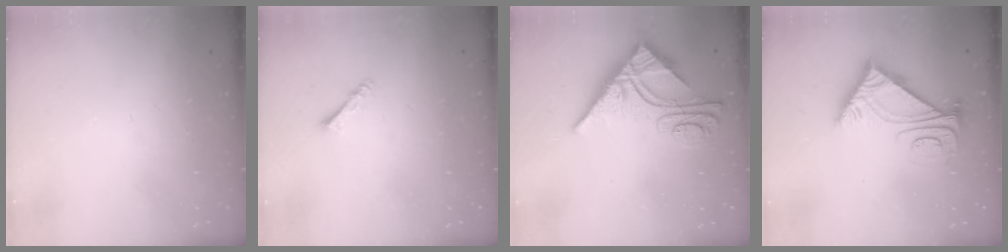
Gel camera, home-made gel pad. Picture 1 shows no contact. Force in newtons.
{"total": 1.4, "press": 1.3, "slide": 0.3}
{"total": 11.8, "press": 11.7, "slide": 1.2}
{"total": 8.0, "press": 8.0, "slide": 0.6}